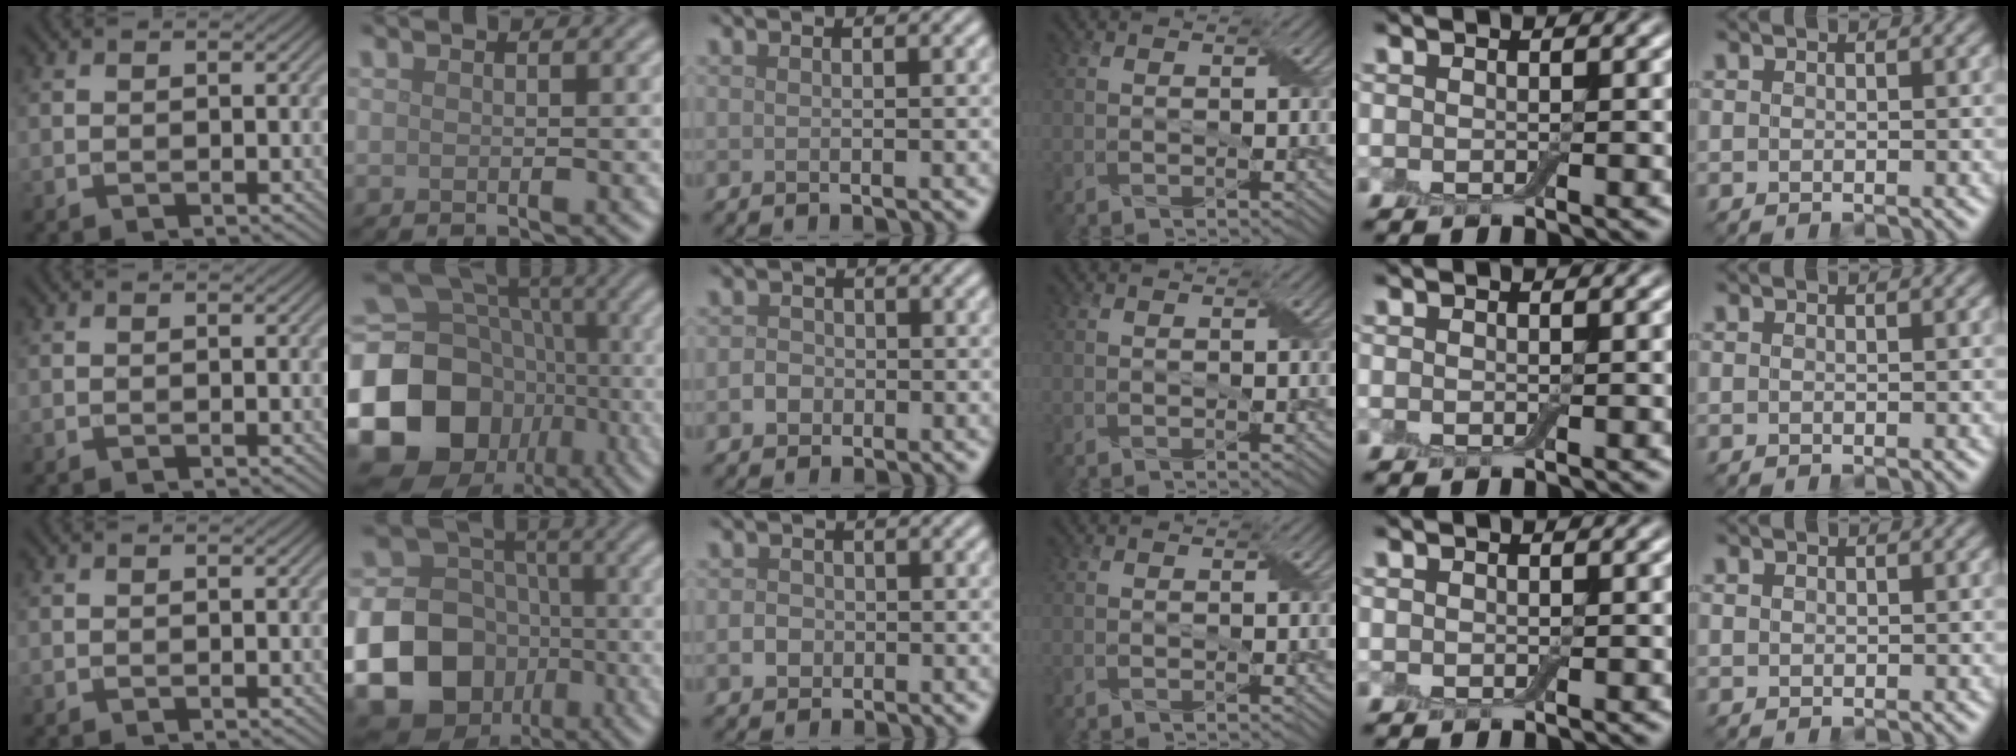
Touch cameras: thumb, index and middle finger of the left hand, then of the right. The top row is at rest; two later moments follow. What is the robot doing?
{"motion": "fold", "object": "aluminum foil"}